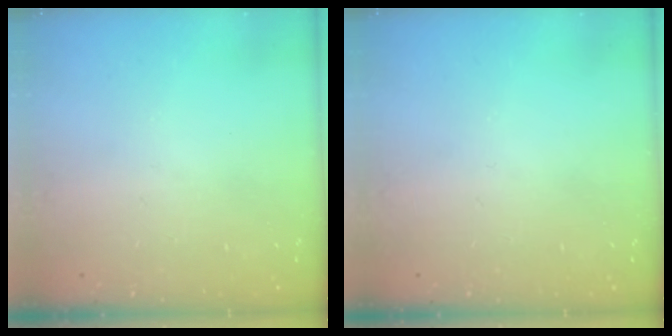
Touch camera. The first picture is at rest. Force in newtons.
{"total": 0.0}